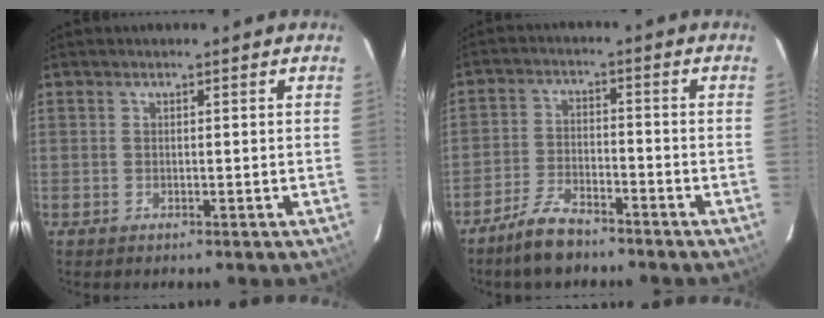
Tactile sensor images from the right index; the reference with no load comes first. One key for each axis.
{"total": 7.1, "fx": -5.9, "fy": 2.4, "fz": 3.2, "tx": -0.086, "ty": 0.001, "tz": -0.111}